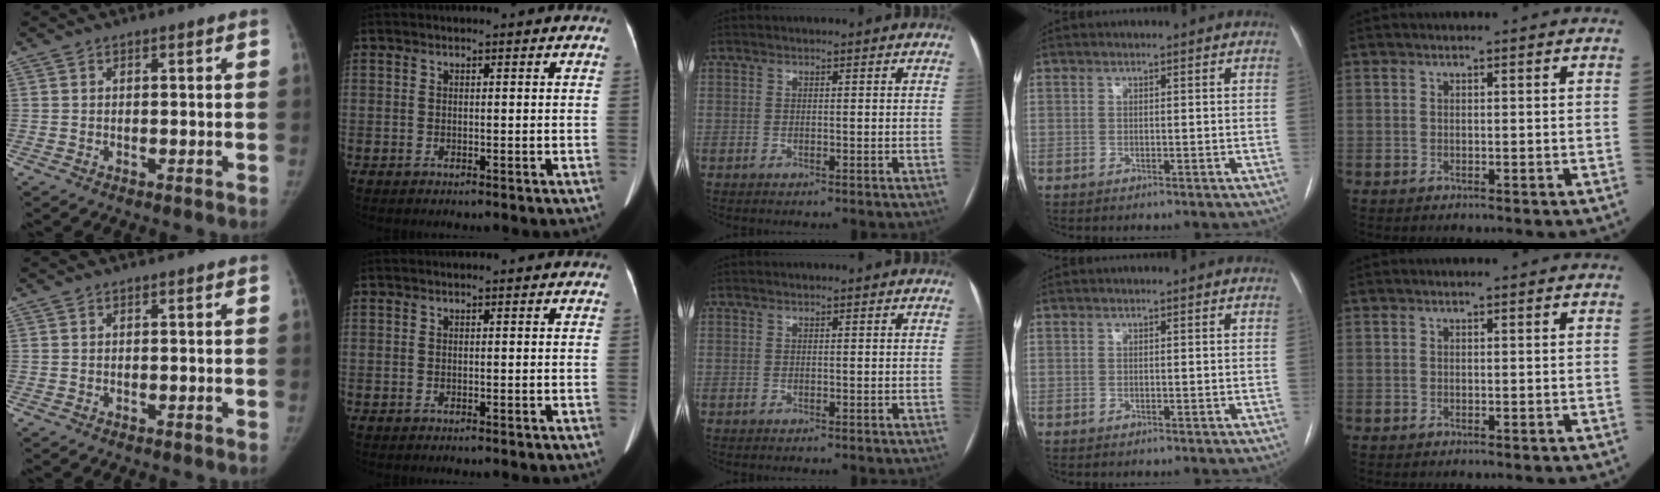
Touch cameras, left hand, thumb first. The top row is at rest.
{}